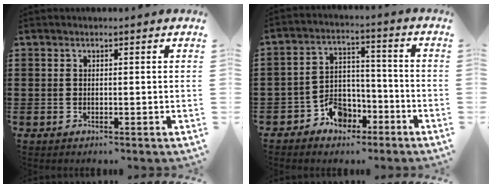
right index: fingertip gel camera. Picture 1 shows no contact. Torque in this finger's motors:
{"motor_torque": [0.02, -0.05, 0.10, 0.07]}